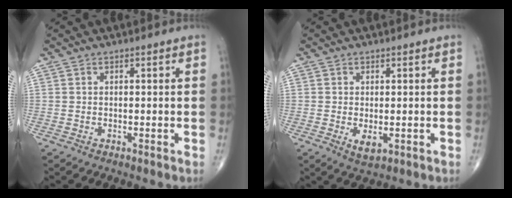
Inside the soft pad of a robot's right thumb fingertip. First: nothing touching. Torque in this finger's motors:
{"motor_torque": [0.06, -0.10, 0.21, 0.19, 0.04]}